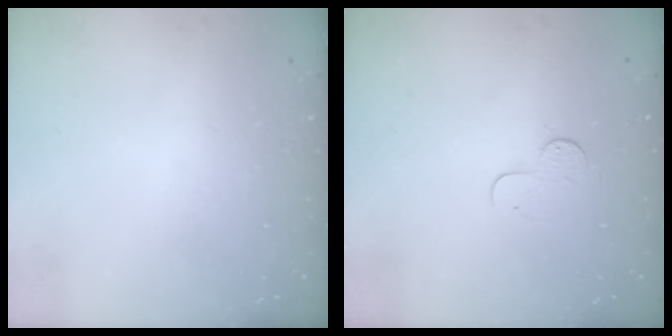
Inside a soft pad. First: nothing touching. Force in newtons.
{"total": 5.0, "press": 5.0, "slide": 0.4}